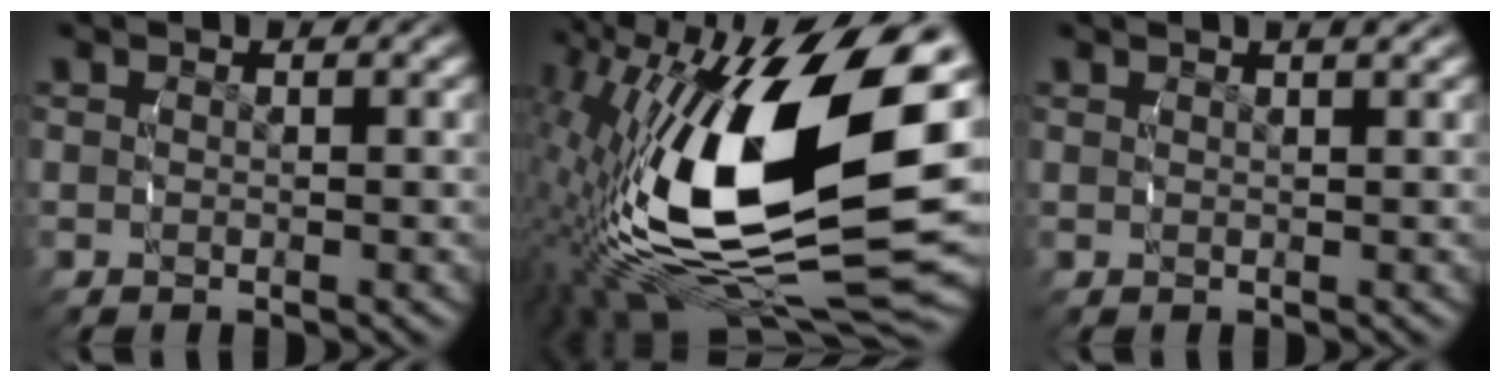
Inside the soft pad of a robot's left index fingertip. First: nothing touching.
{"total": 17.3, "force": [-1.0, 7.6, 15.6], "torque": [-0.285, -0.028, 0.013]}
{"total": 1.0, "force": [0.8, -0.5, 0.2], "torque": [0.011, 0.004, 0.014]}